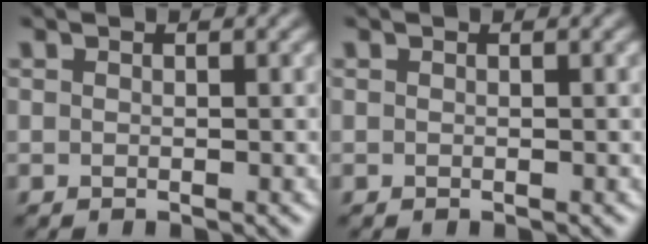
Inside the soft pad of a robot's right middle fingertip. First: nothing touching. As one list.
[{"total": 0.0}]